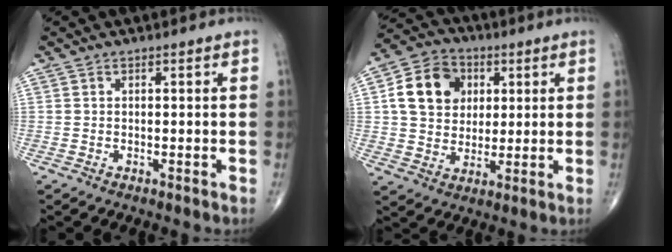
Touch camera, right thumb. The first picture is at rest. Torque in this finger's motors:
{"motor_torque": [0.47, 2.41, 0.44, -0.27, 0.36]}